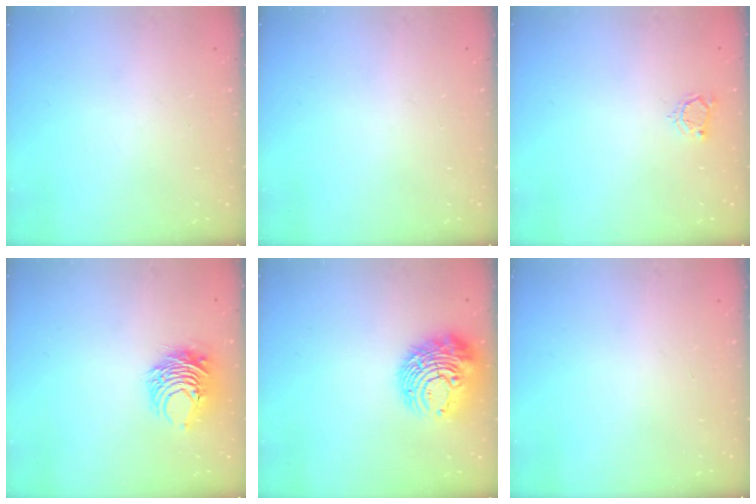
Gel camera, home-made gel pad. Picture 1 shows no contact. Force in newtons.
{"total": 0.0}
{"total": 3.6, "press": 3.6, "slide": 0.5}
{"total": 9.8, "press": 9.7, "slide": 0.9}
{"total": 13.0, "press": 13.0, "slide": 1.3}
{"total": 0.0}